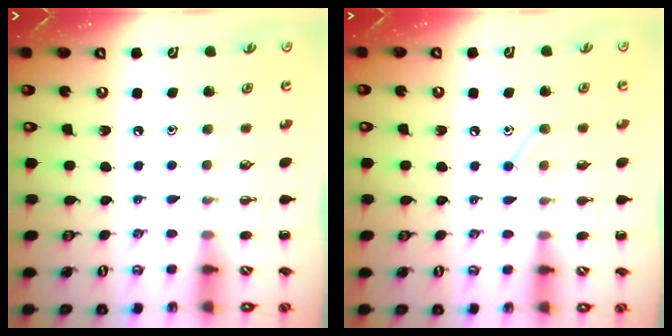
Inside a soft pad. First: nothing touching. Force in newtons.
{"total": 7.1, "press": 6.9, "slide": 1.3}